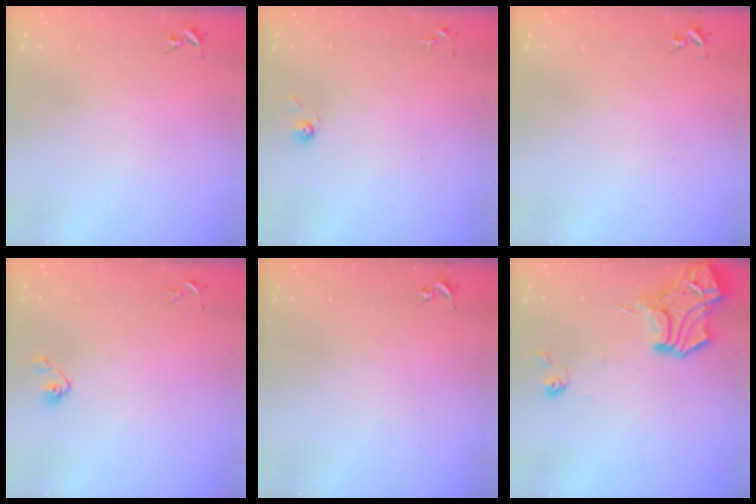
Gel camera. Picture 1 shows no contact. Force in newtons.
{"total": 4.7, "press": 4.4, "slide": 1.5}
{"total": 0.0}
{"total": 4.9, "press": 4.6, "slide": 1.8}
{"total": 0.0}
{"total": 15.5, "press": 15.4, "slide": 1.4}